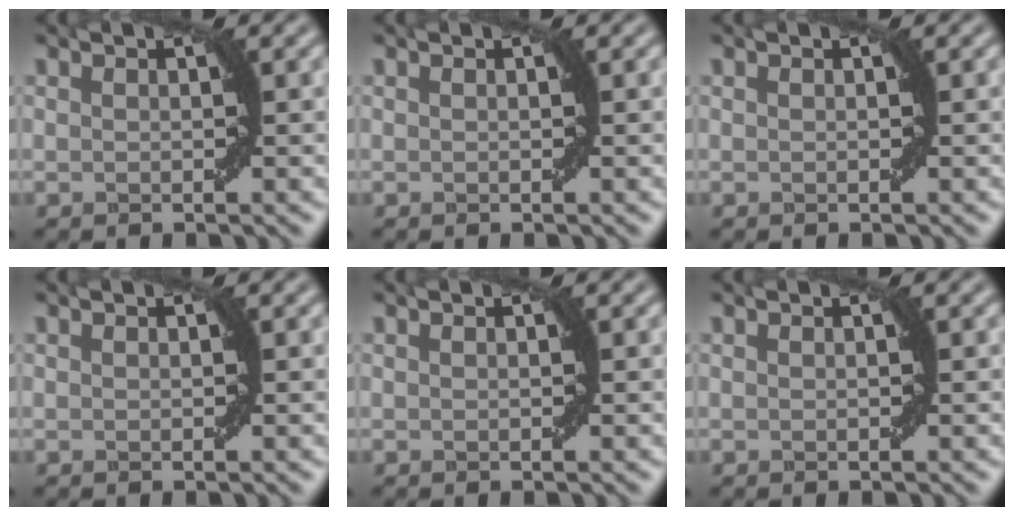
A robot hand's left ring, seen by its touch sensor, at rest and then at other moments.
{"total": 0.0}
{"total": 0.0}
{"total": 0.0}
{"total": 0.0}
{"total": 0.0}